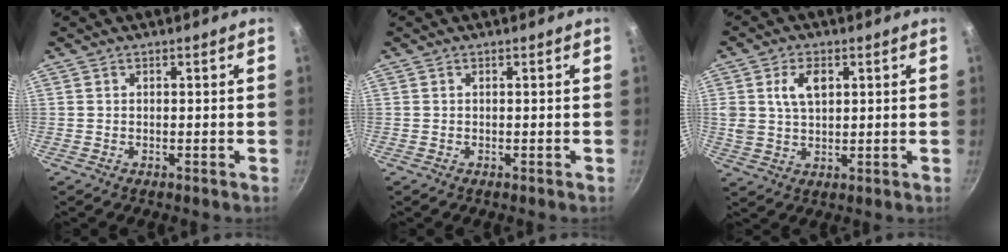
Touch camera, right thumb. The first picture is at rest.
{"total": 0.0}
{"total": 6.6, "force": [2.1, 4.2, 4.7], "torque": [-0.076, -0.007, 0.040]}